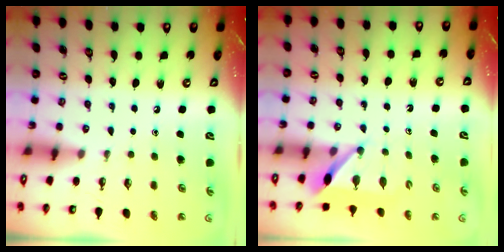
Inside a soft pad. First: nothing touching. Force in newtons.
{"total": 5.8, "press": 5.8, "slide": 0.4}